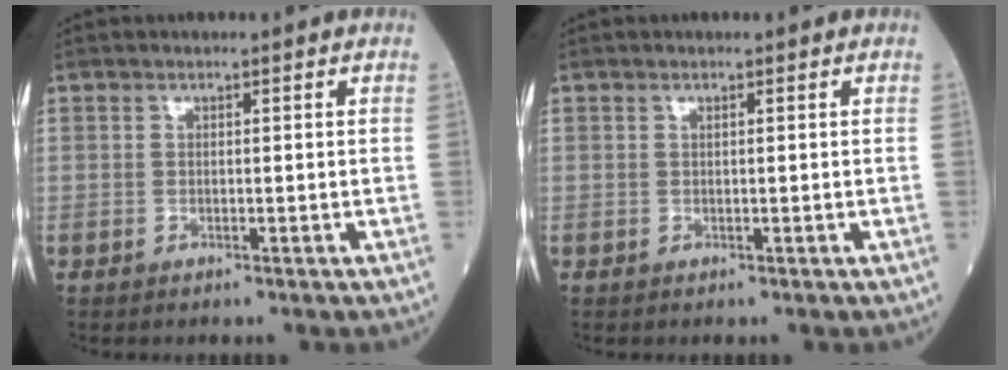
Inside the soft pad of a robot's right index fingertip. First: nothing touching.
{"total": 0.0}